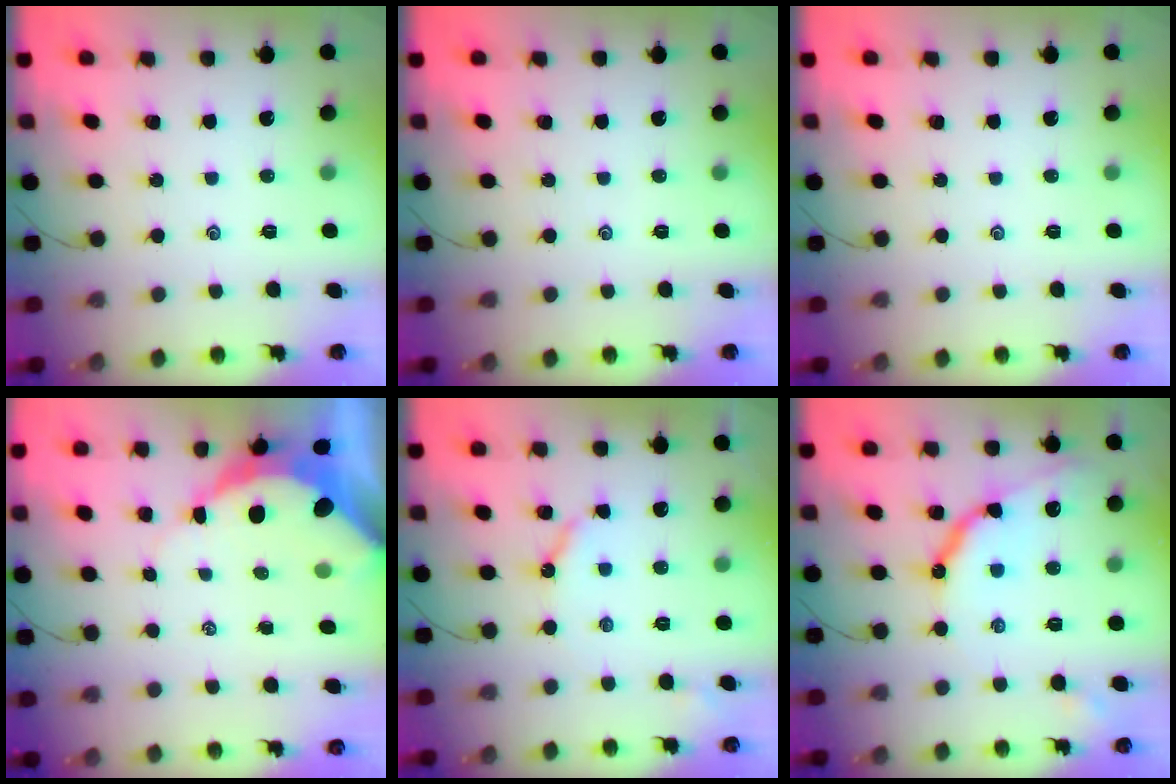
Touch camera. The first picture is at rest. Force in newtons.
{"total": 0.0}
{"total": 0.0}
{"total": 9.7, "press": 9.6, "slide": 1.1}
{"total": 5.3, "press": 5.3, "slide": 0.5}
{"total": 11.5, "press": 11.5, "slide": 0.8}